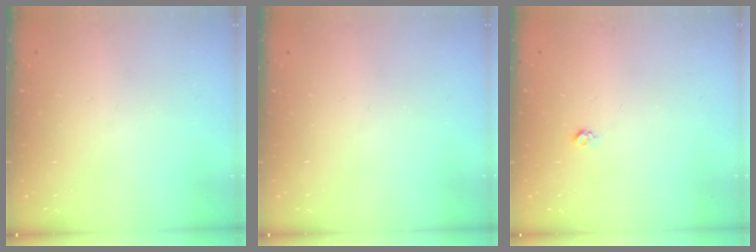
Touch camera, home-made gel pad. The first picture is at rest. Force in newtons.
{"total": 0.0}
{"total": 3.0, "press": 2.9, "slide": 0.4}